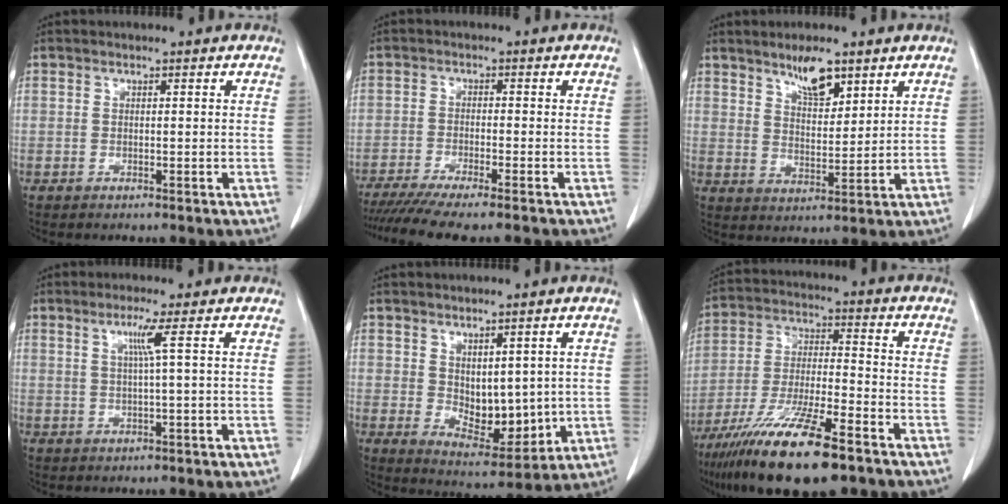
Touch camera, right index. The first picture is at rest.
{"total": 9.2, "force": [-7.8, 0.0, 4.9], "torque": [-0.066, -0.017, -0.123]}
{"total": 6.2, "force": [4.5, 1.8, 4.0], "torque": [-0.070, -0.002, 0.081]}
{"total": 3.1, "force": [1.1, -1.1, 2.6], "torque": [-0.053, -0.004, 0.023]}
{"total": 8.3, "force": [0.5, 4.4, 7.0], "torque": [-0.097, -0.008, 0.031]}
{"total": 17.3, "force": [-11.5, 2.8, 12.7], "torque": [-0.238, -0.041, -0.208]}